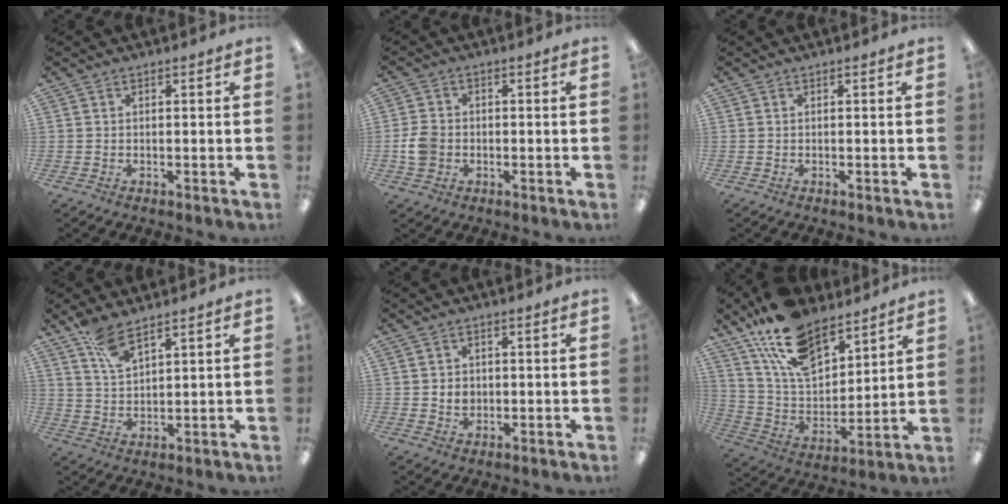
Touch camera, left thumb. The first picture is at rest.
{"total": 5.3, "force": [-0.9, 4.4, 2.9], "torque": [-0.048, 0.007, -0.017]}
{"total": 0.0}
{"total": 7.5, "force": [5.8, 2.4, 4.2], "torque": [-0.081, -0.027, 0.104]}
{"total": 2.7, "force": [0.2, 2.4, 1.1], "torque": [-0.017, 0.001, 0.001]}
{"total": 18.1, "force": [12.9, 8.9, 9.2], "torque": [-0.187, -0.060, 0.238]}